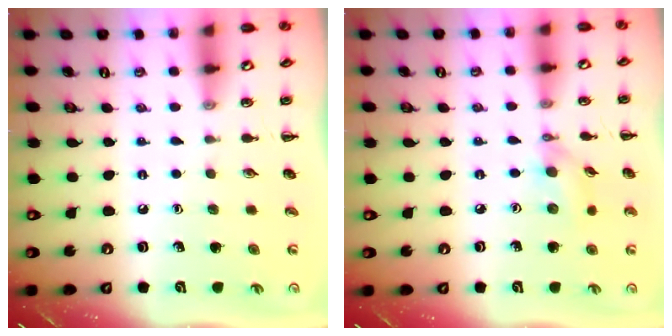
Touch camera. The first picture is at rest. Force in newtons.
{"total": 6.8, "press": 6.8, "slide": 0.9}